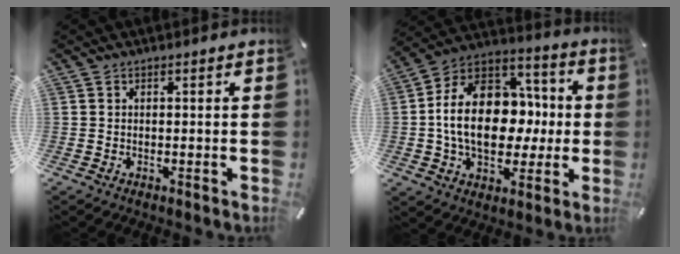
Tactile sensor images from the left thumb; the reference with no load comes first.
{"total": 19.7, "force": [-1.1, 14.5, 13.2], "torque": [-0.246, 0.007, -0.018]}